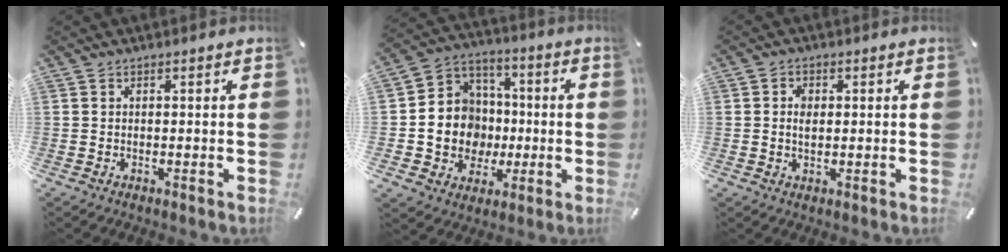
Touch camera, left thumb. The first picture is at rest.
{"total": 12.9, "force": [-1.8, 12.4, 3.0], "torque": [-0.063, 0.002, -0.020]}
{"total": 2.5, "force": [0.3, 1.8, 1.7], "torque": [-0.028, 0.004, 0.002]}